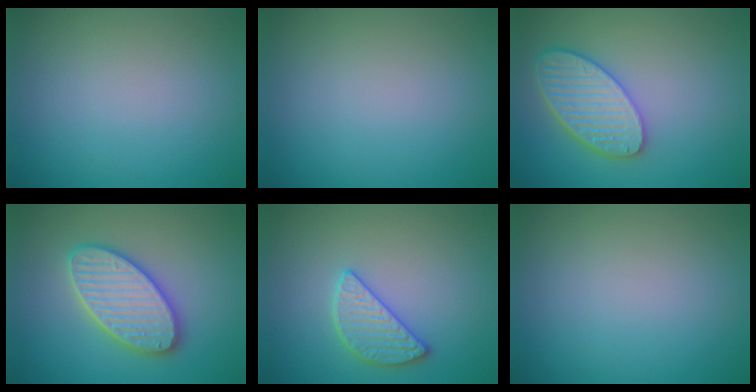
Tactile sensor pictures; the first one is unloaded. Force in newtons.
{"total": 0.0}
{"total": 5.3, "press": 4.7, "slide": 2.5}
{"total": 5.8, "press": 5.8, "slide": 0.6}
{"total": 2.8, "press": 2.8, "slide": 0.3}
{"total": 0.0}